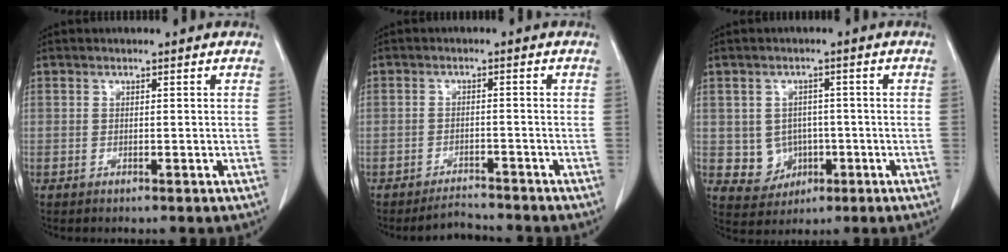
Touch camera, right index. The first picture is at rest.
{"total": 3.1, "force": [-3.1, 0.5, -0.1], "torque": [0.001, -0.008, -0.049]}
{"total": 5.4, "force": [-0.4, 5.2, 1.4], "torque": [-0.018, 0.009, 0.006]}